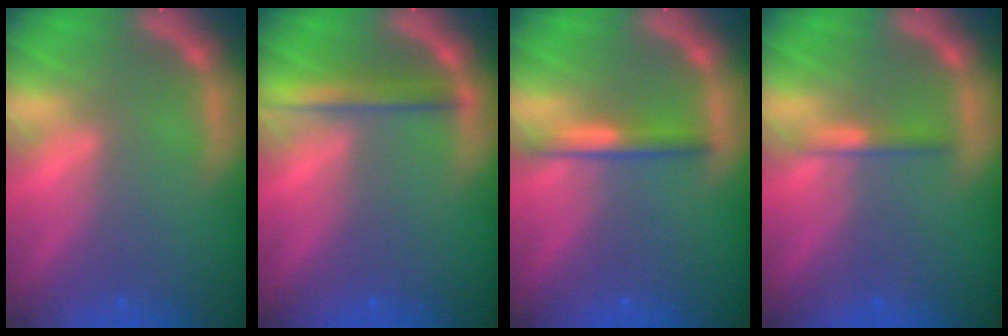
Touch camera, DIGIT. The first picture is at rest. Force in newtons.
{"total": 2.9}
{"total": 2.4}
{"total": 1.4}